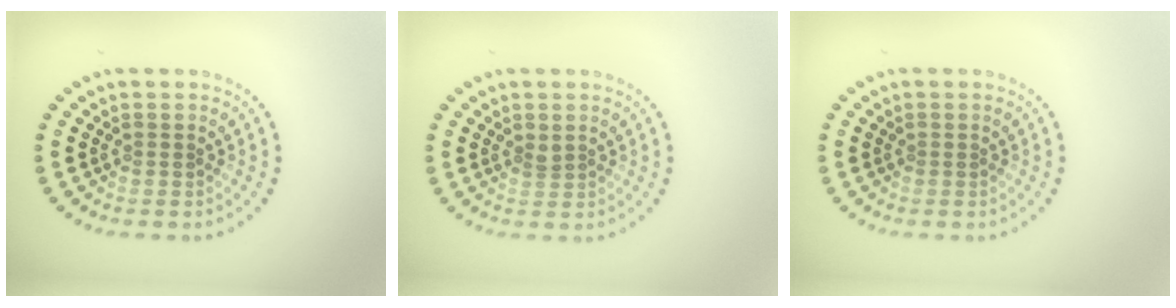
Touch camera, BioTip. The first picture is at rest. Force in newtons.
{"total": 0.7, "press": 0.5, "slide": 0.5}
{"total": 0.0}